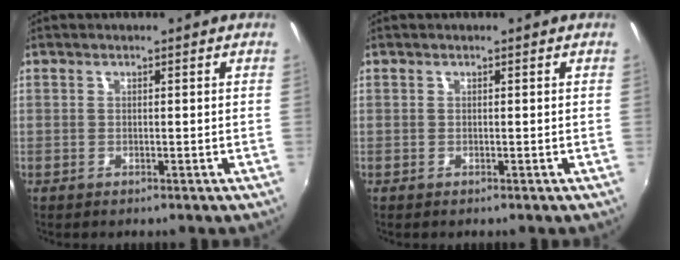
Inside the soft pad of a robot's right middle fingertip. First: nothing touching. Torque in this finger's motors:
{"motor_torque": [0.26, 0.02, 0.02, 0.01]}